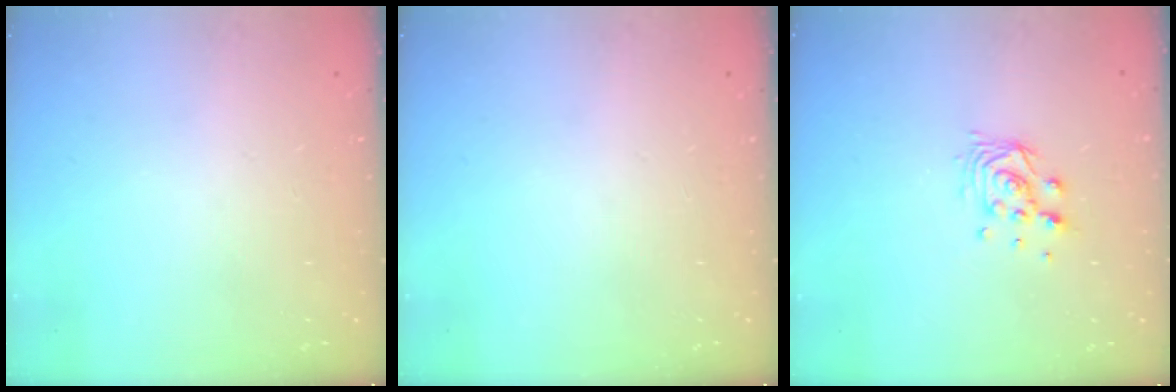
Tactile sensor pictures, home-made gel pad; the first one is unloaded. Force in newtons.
{"total": 0.0}
{"total": 8.2, "press": 8.2, "slide": 0.4}